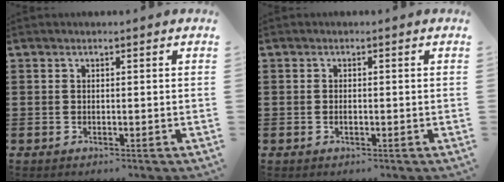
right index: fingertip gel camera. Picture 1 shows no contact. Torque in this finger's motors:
{"motor_torque": [2.14, 0.00, 0.00, -0.01]}